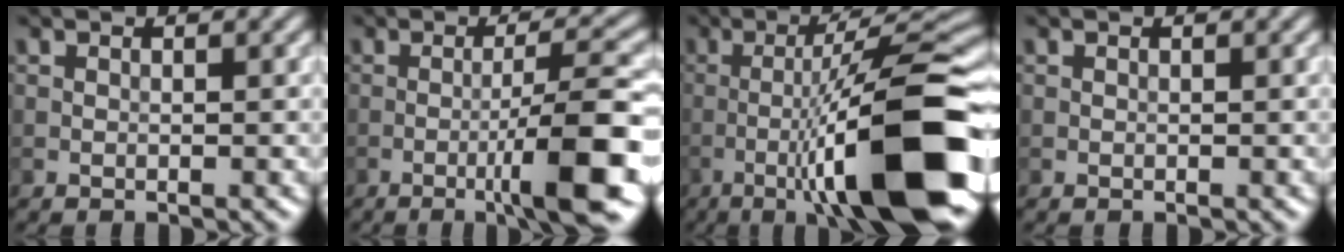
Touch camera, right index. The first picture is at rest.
{"total": 7.7, "force": [-2.2, 1.0, 7.4], "torque": [-0.103, 0.012, -0.041]}
{"total": 14.7, "force": [-4.6, 2.3, 13.7], "torque": [-0.200, 0.018, -0.067]}
{"total": 0.0}